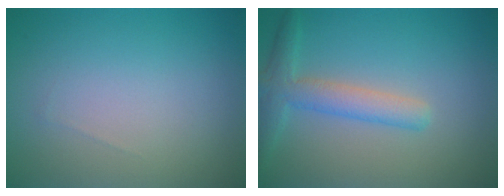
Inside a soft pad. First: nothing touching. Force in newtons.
{"total": 3.3, "press": 3.3, "slide": 0.2}